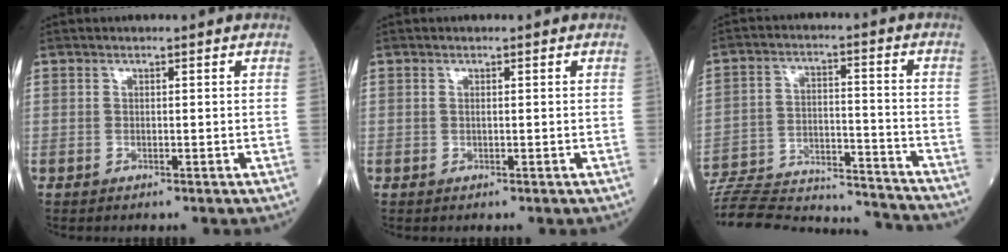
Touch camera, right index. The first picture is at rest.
{"total": 0.0}
{"total": 25.0, "force": [-23.7, 3.5, 7.2], "torque": [-0.138, -0.007, -0.345]}